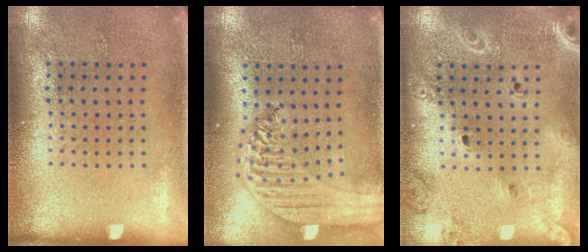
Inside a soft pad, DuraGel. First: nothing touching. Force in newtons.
{"total": 2.2, "press": 2.0, "slide": 1.0}
{"total": 2.1, "press": 1.9, "slide": 0.8}